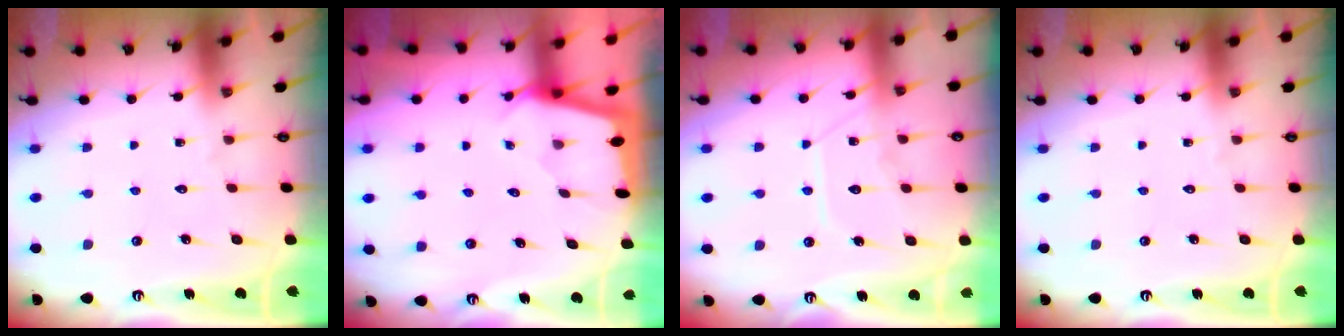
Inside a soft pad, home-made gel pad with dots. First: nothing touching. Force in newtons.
{"total": 1.9, "press": 1.9, "slide": 0.1}
{"total": 9.6, "press": 9.5, "slide": 0.9}
{"total": 0.0}